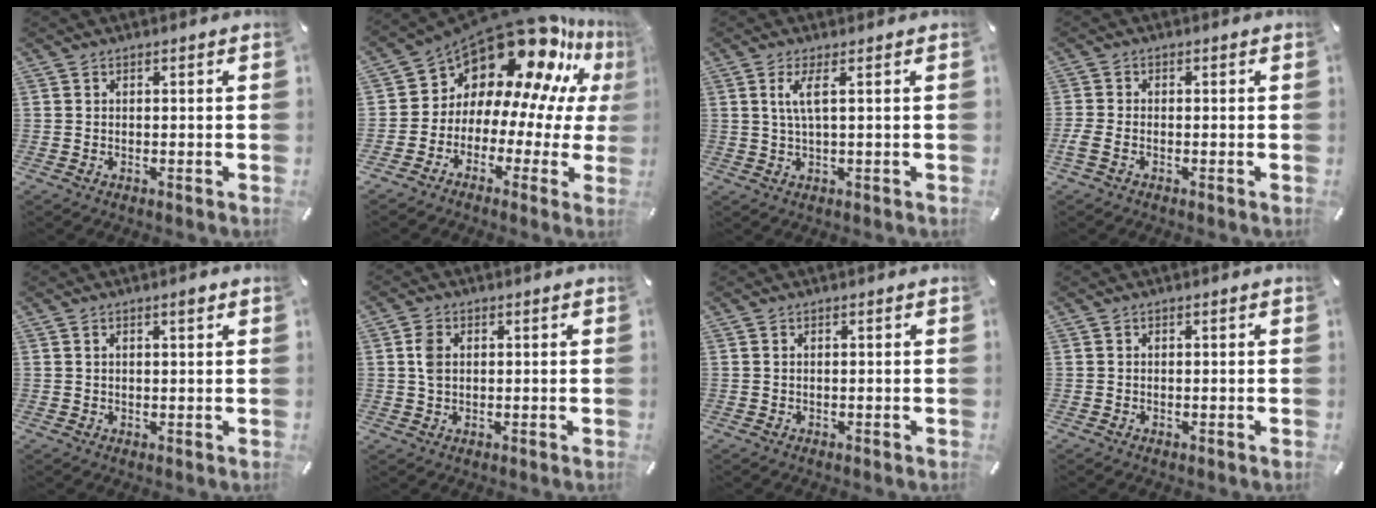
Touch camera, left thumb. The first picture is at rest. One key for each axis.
{"total": 18.5, "fx": 13.5, "fy": 10.1, "fz": 7.8, "tx": -0.136, "ty": -0.128, "tz": 0.244}
{"total": 4.4, "fx": 1.1, "fy": 0.5, "fz": 4.2, "tx": -0.085, "ty": -0.003, "tz": 0.018}
{"total": 2.1, "fx": -0.9, "fy": 0.8, "fz": 1.7, "tx": -0.035, "ty": 0.001, "tz": -0.016}
{"total": 1.5, "fx": 0.9, "fy": 0.5, "fz": 1.1, "tx": -0.023, "ty": 0.001, "tz": 0.014}
{"total": 3.7, "fx": 0.8, "fy": 2.7, "fz": 2.3, "tx": -0.042, "ty": 0.006, "tz": 0.012}
{"total": 0.0}
{"total": 0.0}